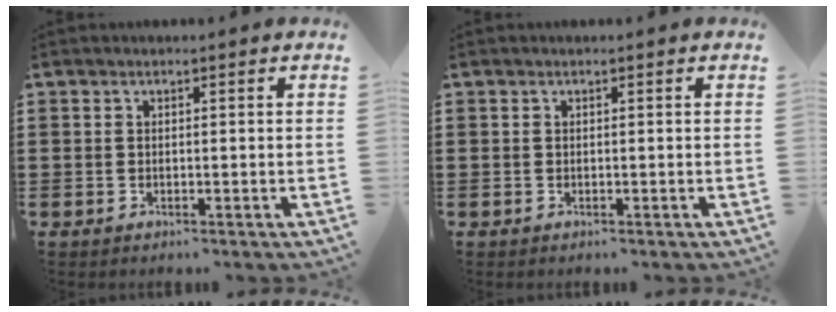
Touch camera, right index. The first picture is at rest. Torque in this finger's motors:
{"motor_torque": [-0.26, 0.26, 0.00, 0.00]}